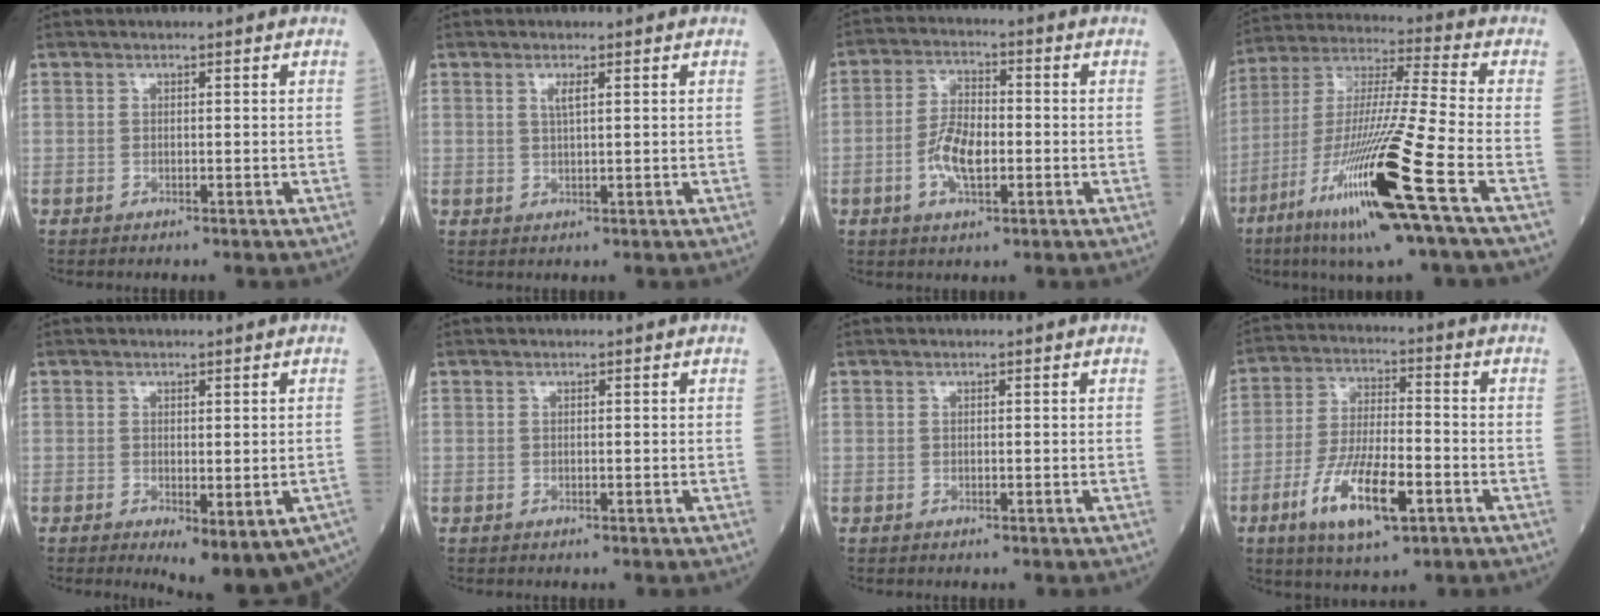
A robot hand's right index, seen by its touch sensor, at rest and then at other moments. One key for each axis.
{"total": 1.7, "fx": 0.7, "fy": 0.1, "fz": 1.5, "tx": -0.035, "ty": 0.000, "tz": 0.014}
{"total": 6.8, "fx": -1.7, "fy": 2.7, "fz": 6.0, "tx": -0.126, "ty": 0.006, "tz": -0.033}
{"total": 20.1, "fx": -9.0, "fy": -0.7, "fz": 17.9, "tx": -0.365, "ty": -0.042, "tz": -0.174}
{"total": 9.8, "fx": -5.4, "fy": 3.2, "fz": 7.5, "tx": -0.081, "ty": -0.017, "tz": -0.068}
{"total": 0.0}
{"total": 0.0}
{"total": 12.0, "fx": -5.2, "fy": 3.2, "fz": 10.4, "tx": -0.206, "ty": -0.013, "tz": -0.092}